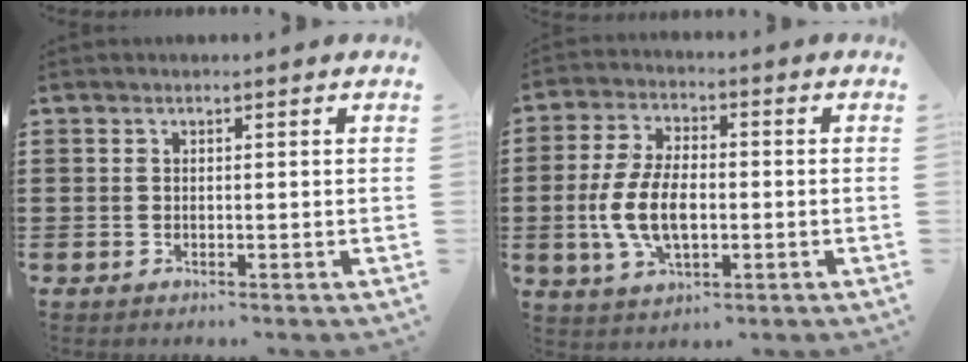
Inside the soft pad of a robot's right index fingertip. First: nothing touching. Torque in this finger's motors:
{"motor_torque": [1.54, 0.60, 0.75, 0.21]}